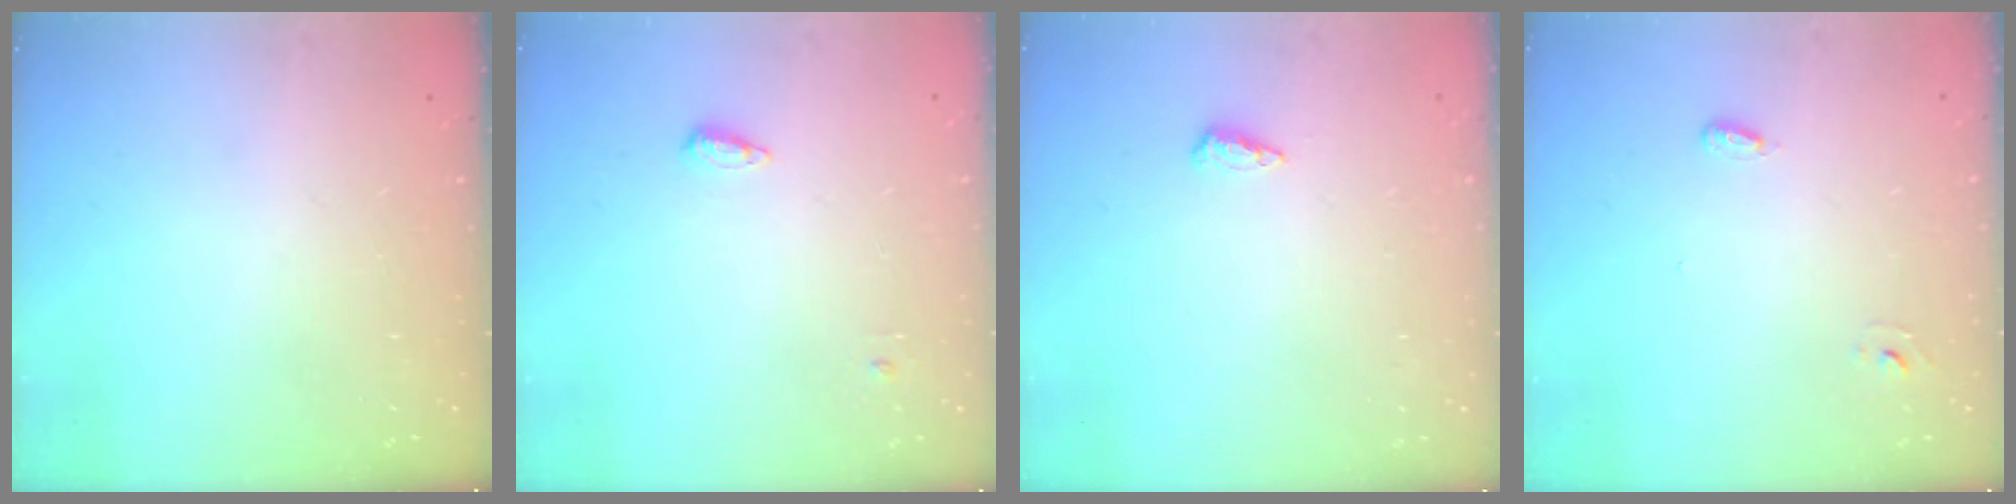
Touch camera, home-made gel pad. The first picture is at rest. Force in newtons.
{"total": 4.2, "press": 4.1, "slide": 0.8}
{"total": 6.1, "press": 6.0, "slide": 1.0}
{"total": 2.6, "press": 2.5, "slide": 0.6}